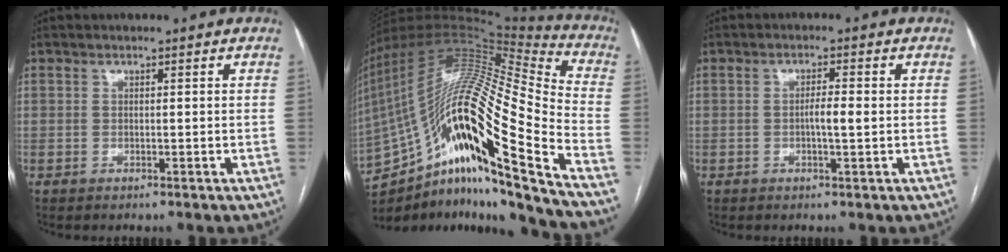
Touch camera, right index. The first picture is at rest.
{"total": 27.8, "force": [-14.6, 2.8, 23.5], "torque": [-0.423, -0.003, -0.258]}
{"total": 2.6, "force": [-0.3, 0.1, 2.6], "torque": [-0.046, 0.000, -0.006]}